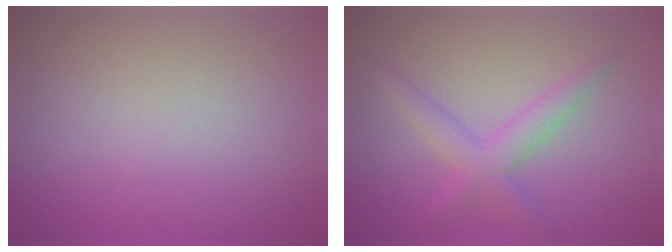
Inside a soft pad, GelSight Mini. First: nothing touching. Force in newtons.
{"total": 3.1, "press": 3.1, "slide": 0.1}